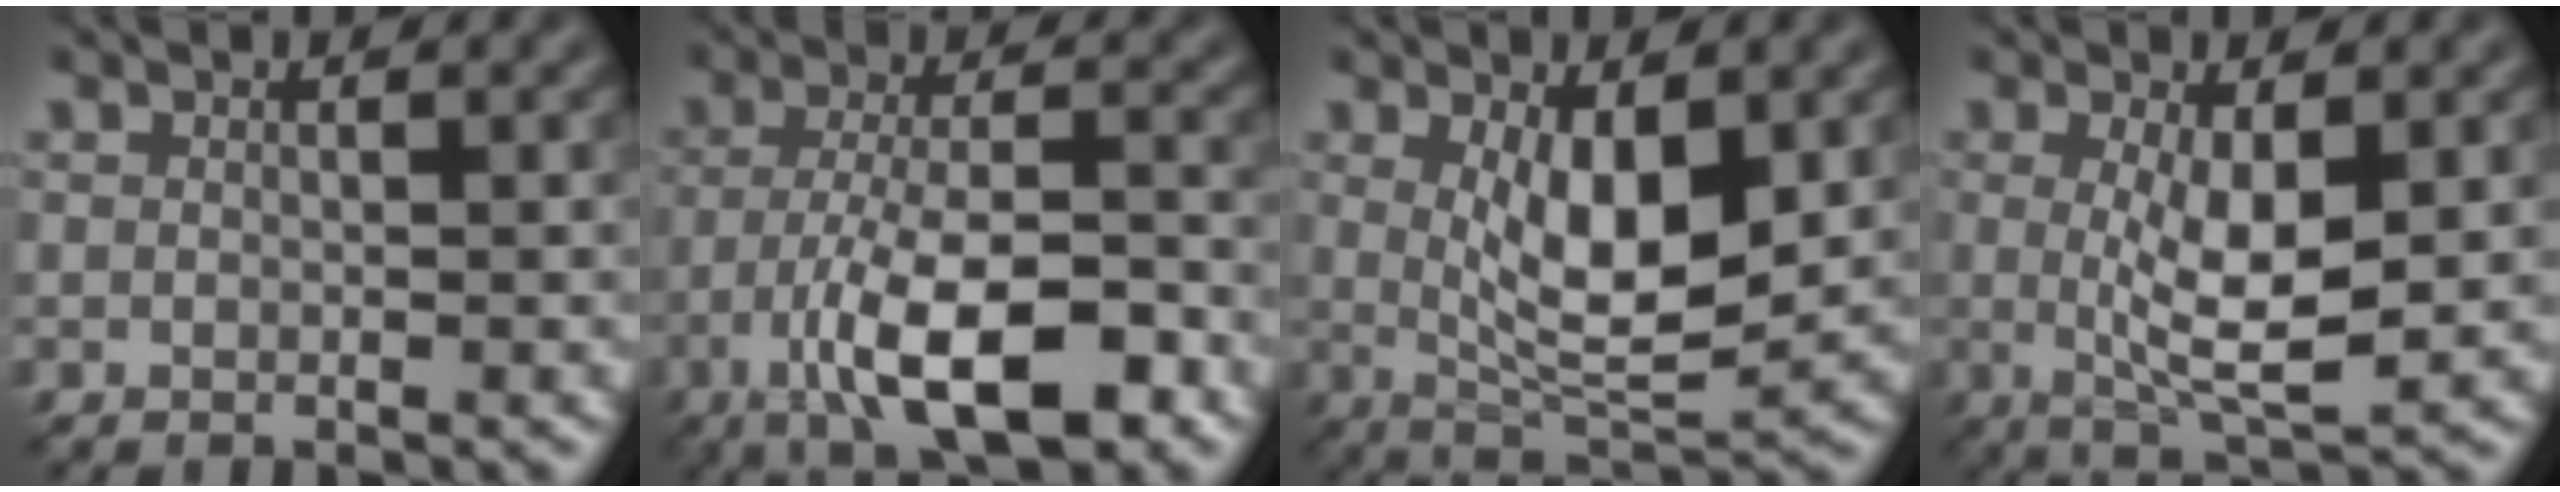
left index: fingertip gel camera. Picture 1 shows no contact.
{"total": 9.6, "force": [-4.6, 3.0, 7.8], "torque": [-0.139, 0.001, -0.082]}
{"total": 6.3, "force": [1.0, 2.2, 5.8], "torque": [-0.108, -0.016, 0.025]}
{"total": 5.1, "force": [0.2, 1.2, 5.0], "torque": [-0.093, -0.009, 0.009]}